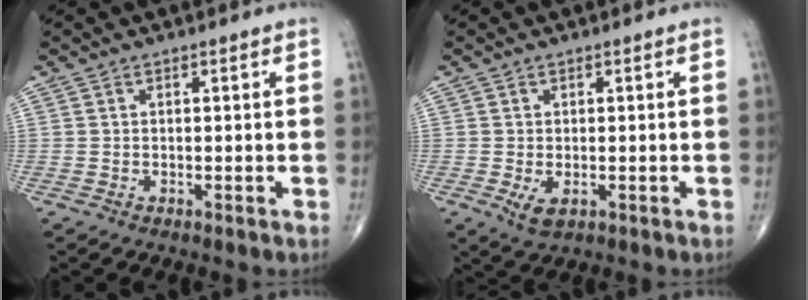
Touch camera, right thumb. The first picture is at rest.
{"total": 3.3, "force": [-0.9, 1.8, 2.6], "torque": [-0.046, -0.008, -0.008]}